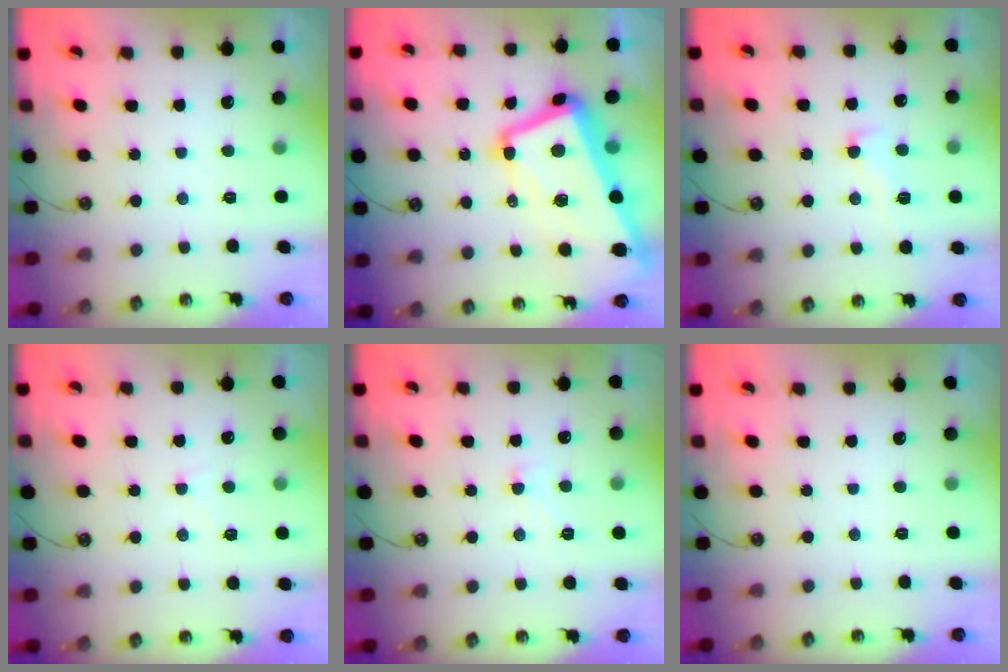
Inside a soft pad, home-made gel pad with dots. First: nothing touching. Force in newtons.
{"total": 16.2, "press": 16.1, "slide": 1.9}
{"total": 0.8, "press": 0.1, "slide": 0.8}
{"total": 1.9, "press": 1.8, "slide": 0.3}
{"total": 0.9, "press": 0.8, "slide": 0.4}
{"total": 0.0}